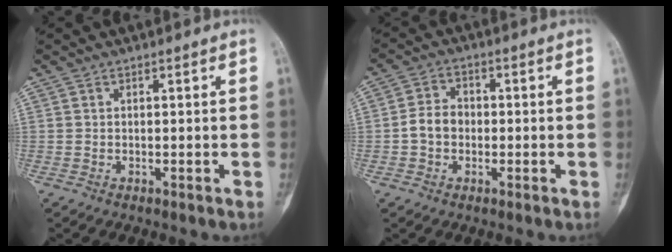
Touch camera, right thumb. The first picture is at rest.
{"total": 4.9, "force": [-0.8, 4.0, 2.8], "torque": [-0.041, 0.018, -0.022]}